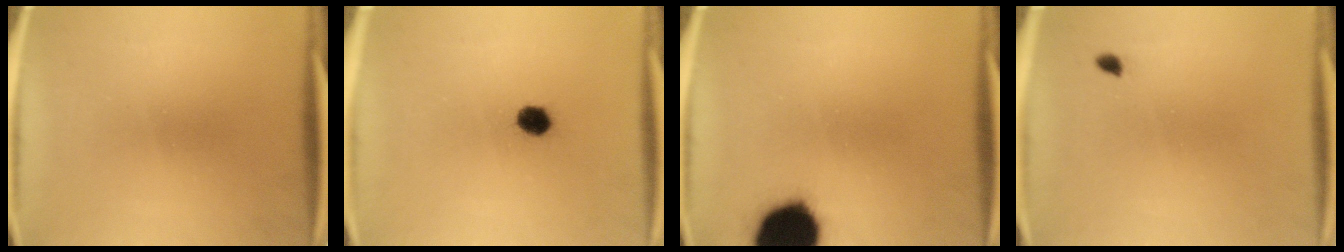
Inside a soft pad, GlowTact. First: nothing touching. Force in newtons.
{"total": 3.4}
{"total": 19.7}
{"total": 0.9}